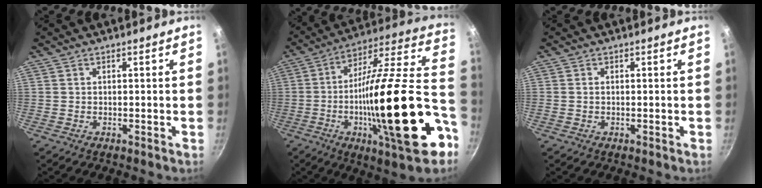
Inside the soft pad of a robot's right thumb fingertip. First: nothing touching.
{"total": 31.8, "force": [-8.7, 7.8, 29.5], "torque": [-0.437, 0.017, -0.142]}
{"total": 0.5, "force": [0.0, 0.3, 0.4], "torque": [-0.008, 0.003, -0.001]}